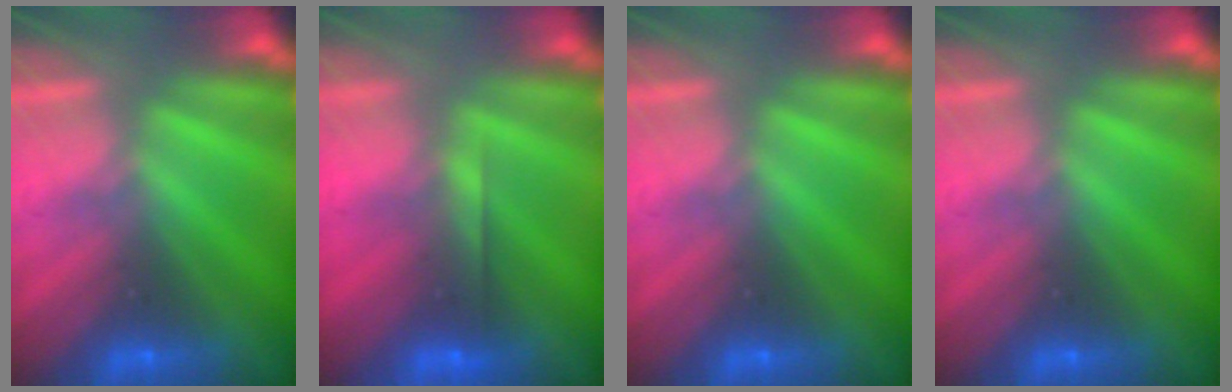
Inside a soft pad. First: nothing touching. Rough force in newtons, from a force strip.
{"total": 2.6}
{"total": 0.0}
{"total": 0.0}